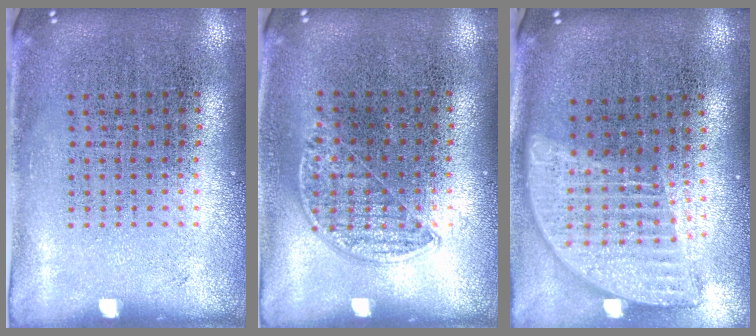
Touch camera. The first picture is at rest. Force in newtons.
{"total": 0.8, "press": 0.6, "slide": 0.4}
{"total": 2.0, "press": 1.6, "slide": 1.2}